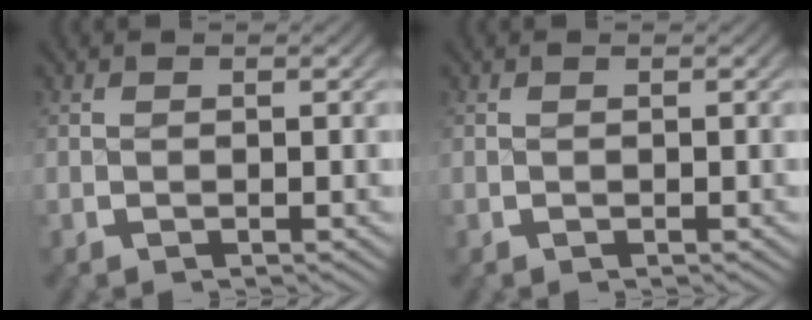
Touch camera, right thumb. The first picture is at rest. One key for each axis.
{"total": 0.0}